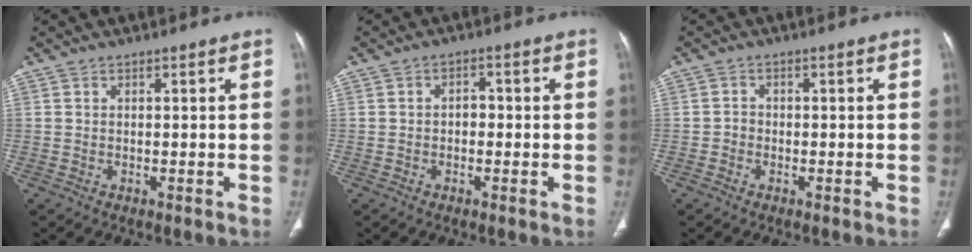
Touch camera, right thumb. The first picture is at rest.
{"total": 2.2, "force": [-0.3, 1.7, 1.4], "torque": [-0.008, 0.012, -0.010]}
{"total": 1.4, "force": [-0.6, 1.2, 0.4], "torque": [0.003, 0.007, -0.017]}